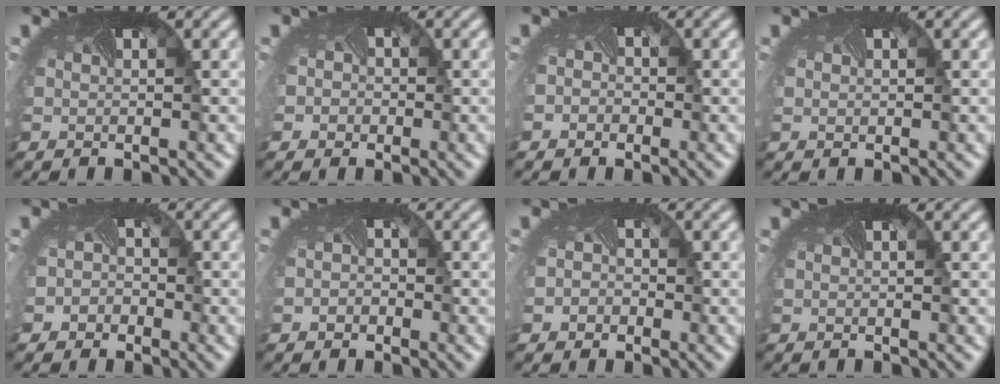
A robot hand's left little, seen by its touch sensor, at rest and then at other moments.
{"total": 2.2, "force": [-0.3, 2.0, 0.7], "torque": [-0.002, -0.002, -0.014]}
{"total": 1.4, "force": [-0.5, 1.2, 0.1], "torque": [0.007, -0.007, -0.010]}
{"total": 0.6, "force": [0.0, 0.6, 0.2], "torque": [-0.004, -0.004, 0.005]}
{"total": 2.1, "force": [-1.4, 1.6, 0.0], "torque": [0.008, -0.013, -0.023]}
{"total": 1.0, "force": [-0.6, 0.8, 0.1], "torque": [-0.001, -0.011, -0.008]}
{"total": 1.9, "force": [-0.9, 1.6, 0.4], "torque": [0.001, -0.013, -0.013]}
{"total": 0.0}